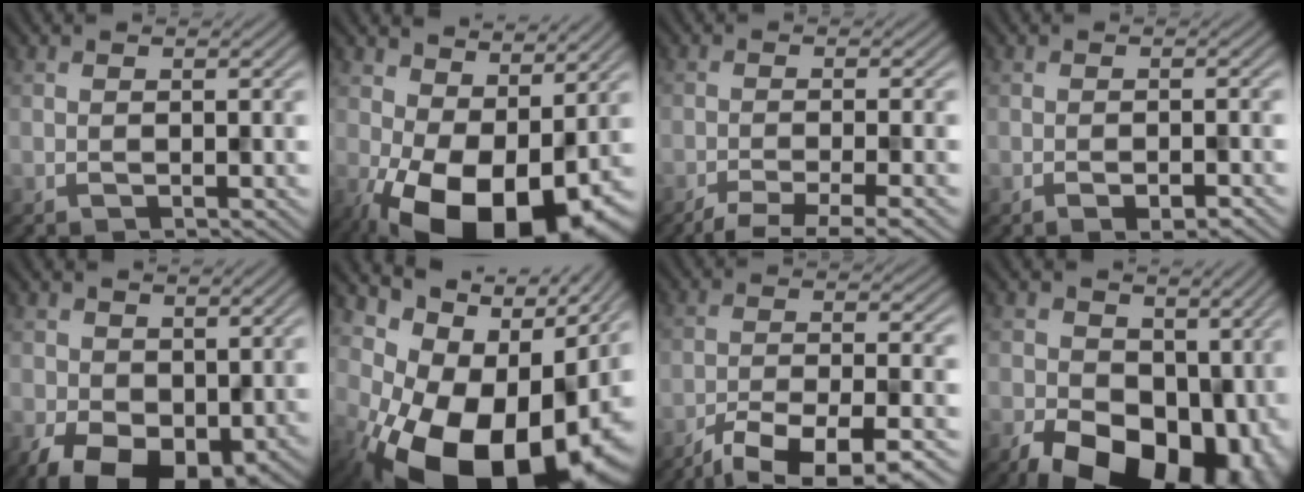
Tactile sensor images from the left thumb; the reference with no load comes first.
{"total": 15.2, "force": [-2.4, 8.6, 12.3], "torque": [-0.203, -0.027, -0.025]}
{"total": 5.8, "force": [-4.1, 1.1, 4.0], "torque": [-0.052, 0.003, -0.073]}
{"total": 2.5, "force": [-1.5, 0.6, 1.9], "torque": [-0.030, 0.003, -0.024]}
{"total": 8.8, "force": [-1.0, 6.1, 6.2], "torque": [-0.118, -0.028, -0.009]}
{"total": 19.1, "force": [-3.9, 11.8, 14.6], "torque": [-0.205, -0.032, -0.051]}
{"total": 10.9, "force": [-8.5, 2.2, 6.4], "torque": [-0.108, -0.009, -0.126]}
{"total": 16.4, "force": [-3.6, 11.1, 11.5], "torque": [-0.171, -0.043, -0.043]}